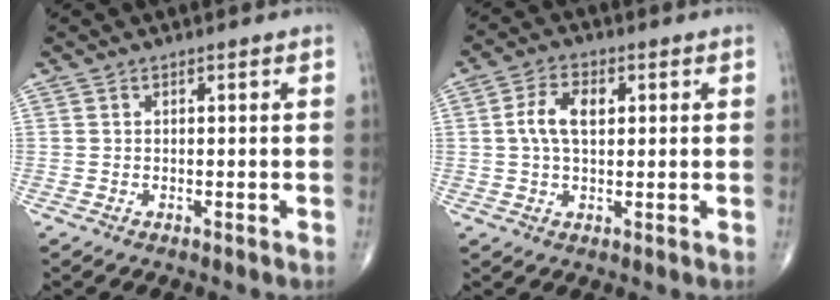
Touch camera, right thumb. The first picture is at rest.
{"total": 6.4, "force": [1.2, 3.6, 5.1], "torque": [-0.098, 0.009, 0.019]}